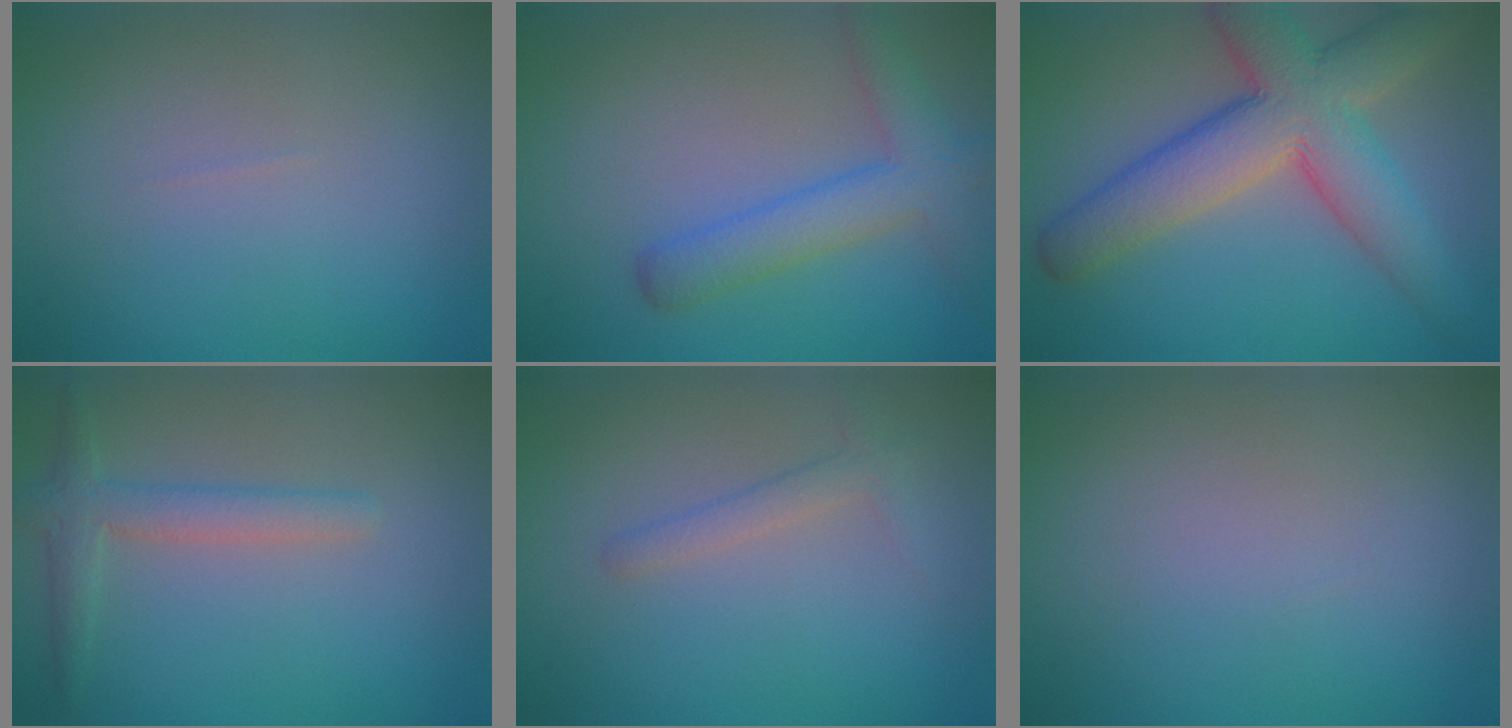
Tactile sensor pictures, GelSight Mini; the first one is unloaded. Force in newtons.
{"total": 4.4, "press": 4.4, "slide": 0.3}
{"total": 9.6, "press": 9.6, "slide": 0.8}
{"total": 2.8, "press": 2.8, "slide": 0.1}
{"total": 1.6, "press": 1.6, "slide": 0.1}
{"total": 0.0}